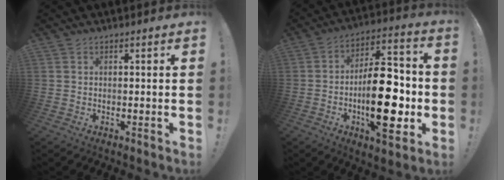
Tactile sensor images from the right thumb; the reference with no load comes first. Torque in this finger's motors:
{"motor_torque": [2.04, 2.97, 1.54, -1.23, 0.46]}